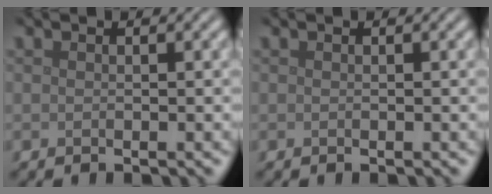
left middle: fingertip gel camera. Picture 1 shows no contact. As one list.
[{"total": 0.0}]